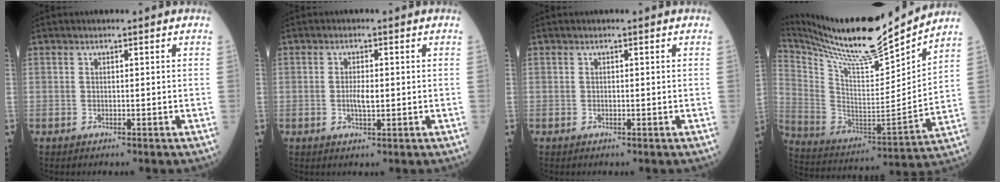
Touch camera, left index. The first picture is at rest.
{"total": 2.5, "force": [-0.2, 0.7, 2.3], "torque": [-0.049, 0.000, -0.002]}
{"total": 0.0}
{"total": 22.4, "force": [20.1, 1.0, 9.8], "torque": [-0.203, -0.034, 0.342]}